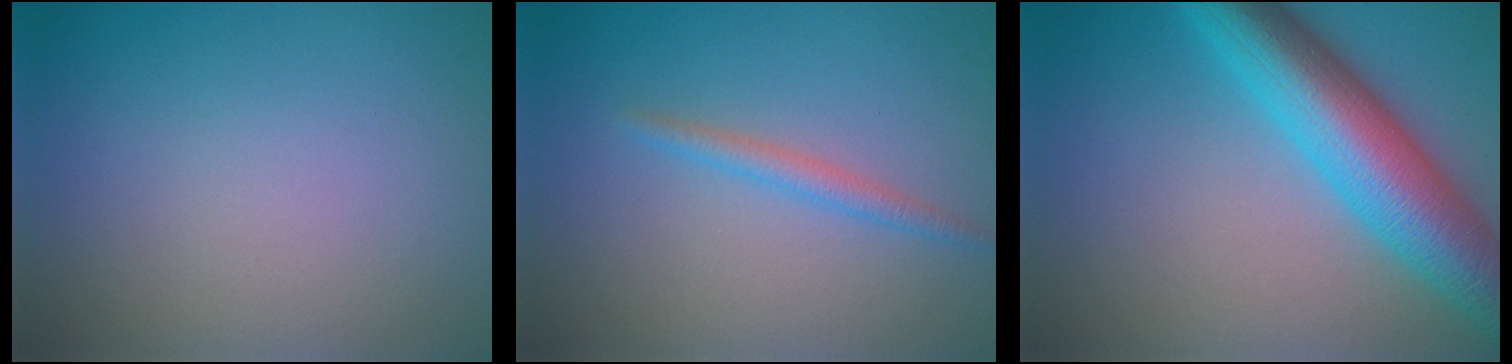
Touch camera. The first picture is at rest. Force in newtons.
{"total": 1.6, "press": 1.6, "slide": 0.0}
{"total": 9.7, "press": 9.7, "slide": 0.1}